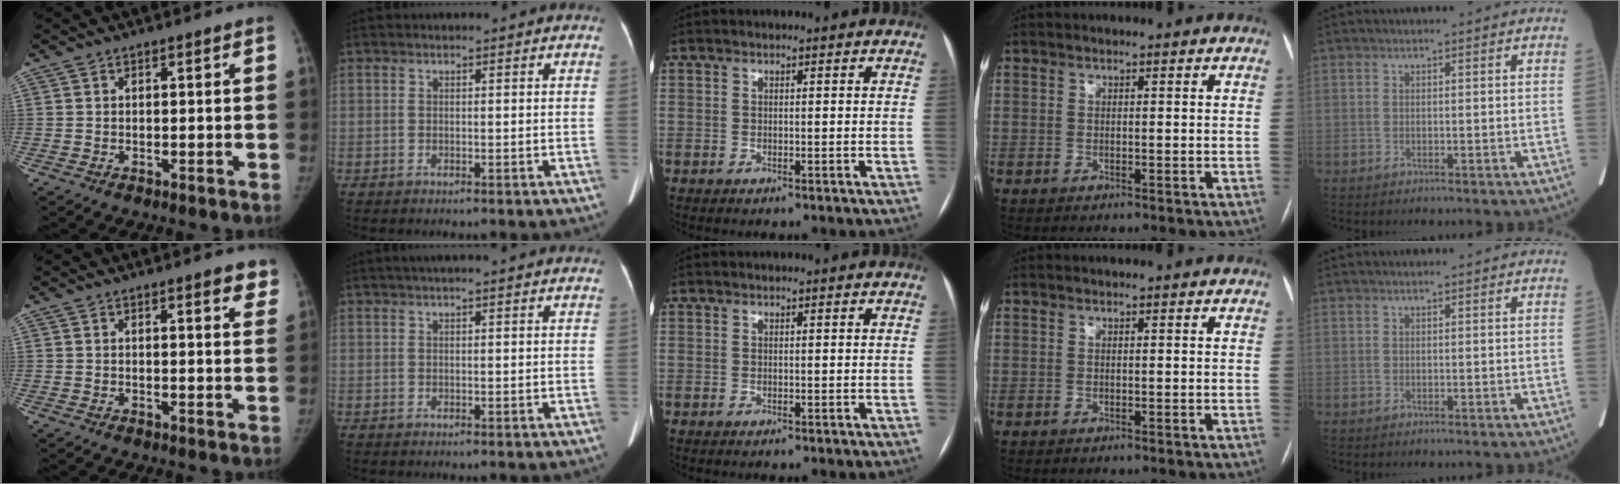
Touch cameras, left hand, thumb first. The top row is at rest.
{"thumb": {"total": 3.9, "force": [2.6, 1.1, 2.6], "torque": [-0.015, -0.011, 0.027]}, "index": {"total": 4.1, "force": [3.3, -0.2, 2.3], "torque": [-0.031, 0.034, 0.044]}}